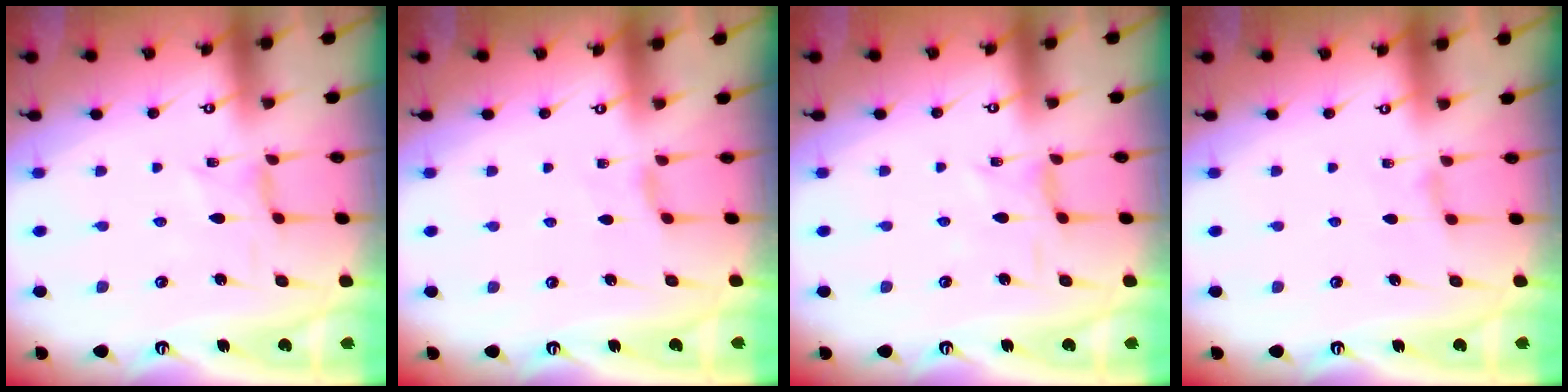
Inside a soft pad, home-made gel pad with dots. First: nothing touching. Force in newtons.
{"total": 1.9, "press": 1.9, "slide": 0.4}
{"total": 1.2, "press": 1.2, "slide": 0.4}
{"total": 1.8, "press": 1.7, "slide": 0.4}